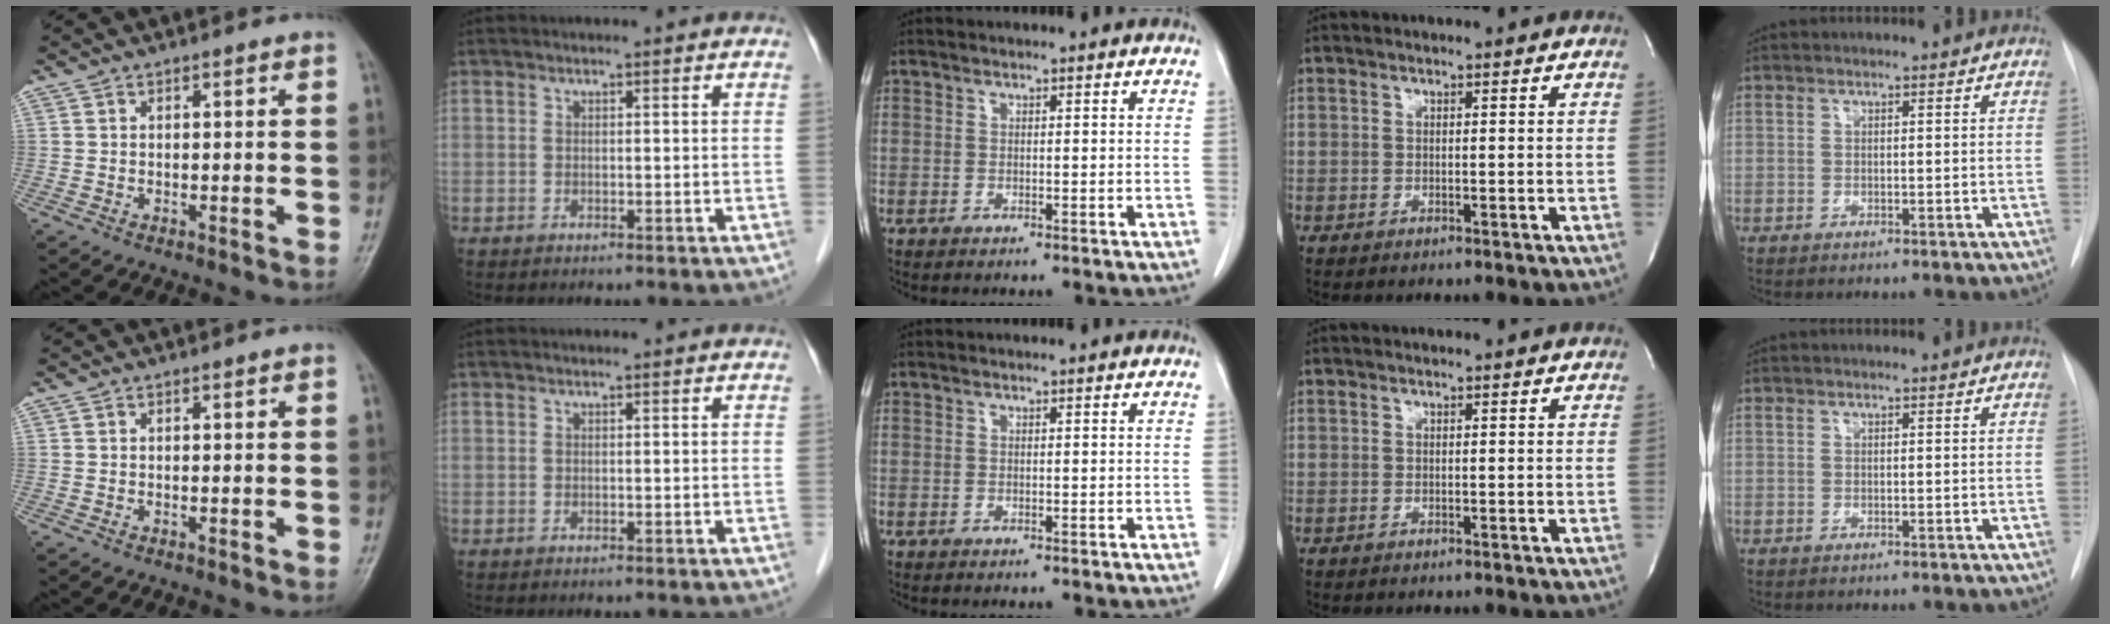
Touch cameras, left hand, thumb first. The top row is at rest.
{}